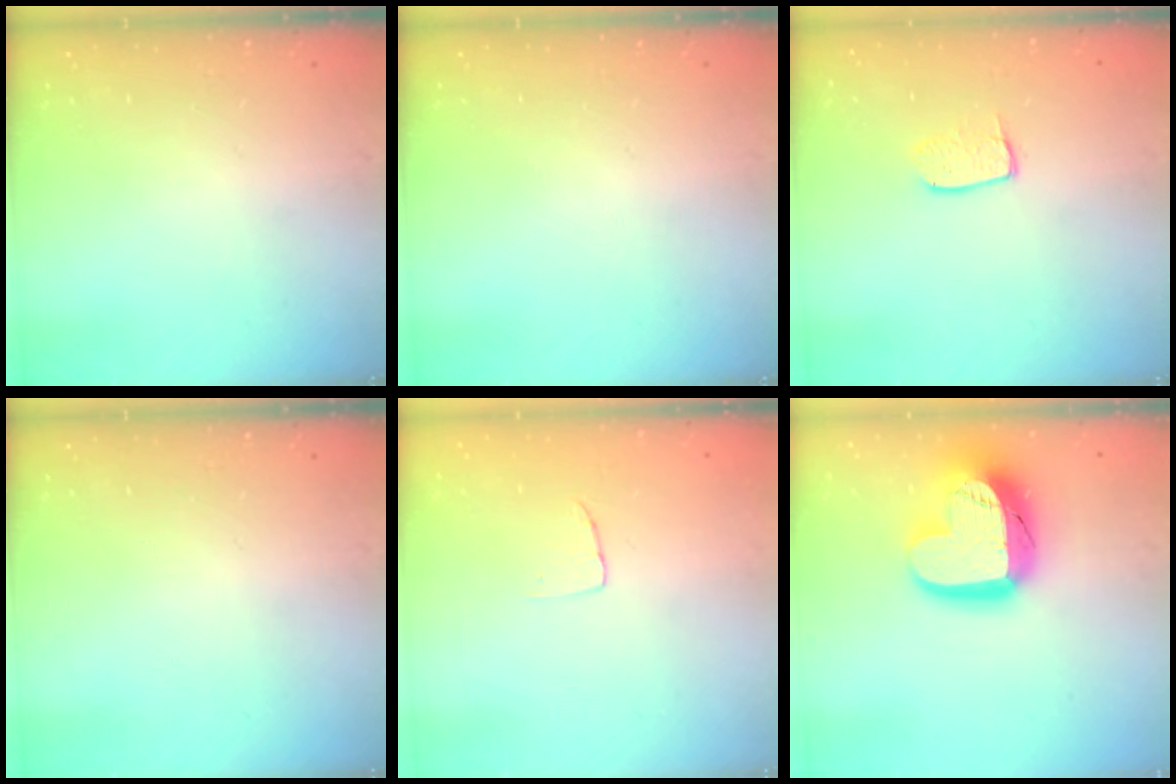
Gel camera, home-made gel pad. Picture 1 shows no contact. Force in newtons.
{"total": 0.0}
{"total": 6.7, "press": 6.7, "slide": 0.4}
{"total": 0.0}
{"total": 2.9, "press": 2.9, "slide": 0.1}
{"total": 18.9, "press": 18.8, "slide": 1.7}